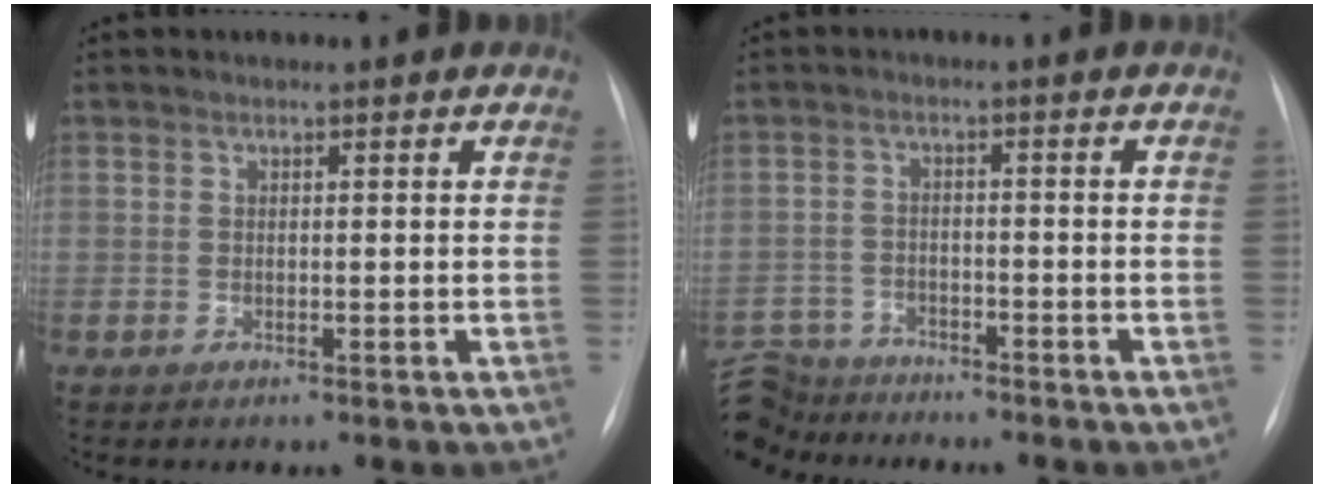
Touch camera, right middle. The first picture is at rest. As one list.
[{"total": 8.2, "force": [-7.8, 2.7, -0.1], "torque": [-0.008, 0.008, -0.144]}]